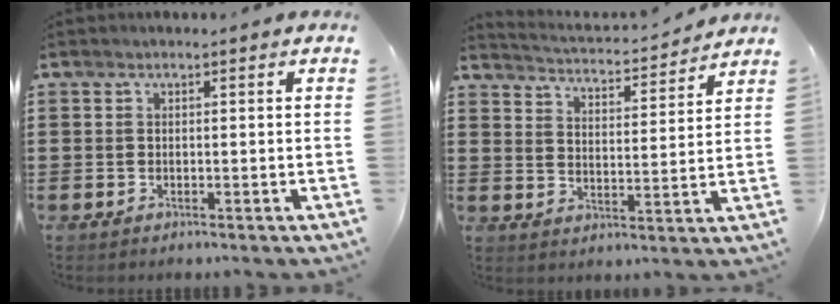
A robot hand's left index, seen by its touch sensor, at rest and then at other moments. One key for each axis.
{"total": 3.1, "fx": 3.1, "fy": 0.0, "fz": 0.1, "tx": -0.024, "ty": -0.029, "tz": 0.046}